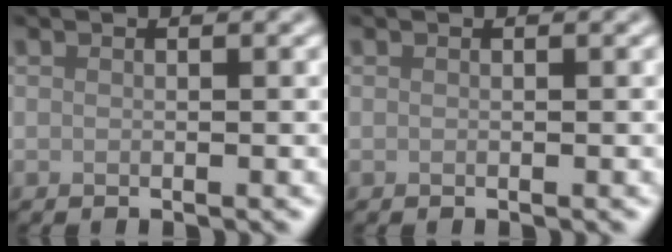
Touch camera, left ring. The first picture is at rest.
{"total": 0.0}